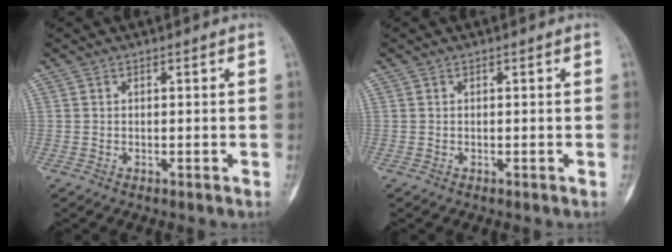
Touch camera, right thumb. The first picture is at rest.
{"total": 0.0}